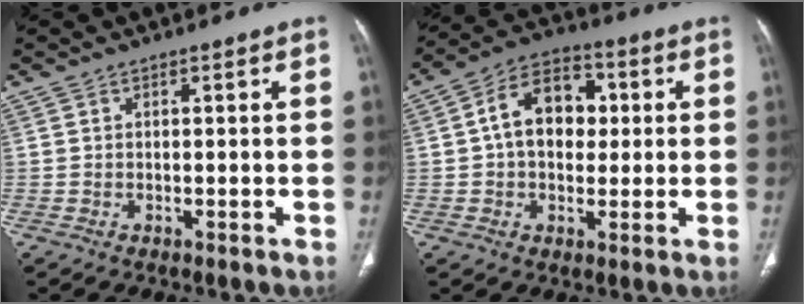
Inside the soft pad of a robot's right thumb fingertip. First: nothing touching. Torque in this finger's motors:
{"motor_torque": [1.62, 1.61, 0.67, -0.51, 0.36]}